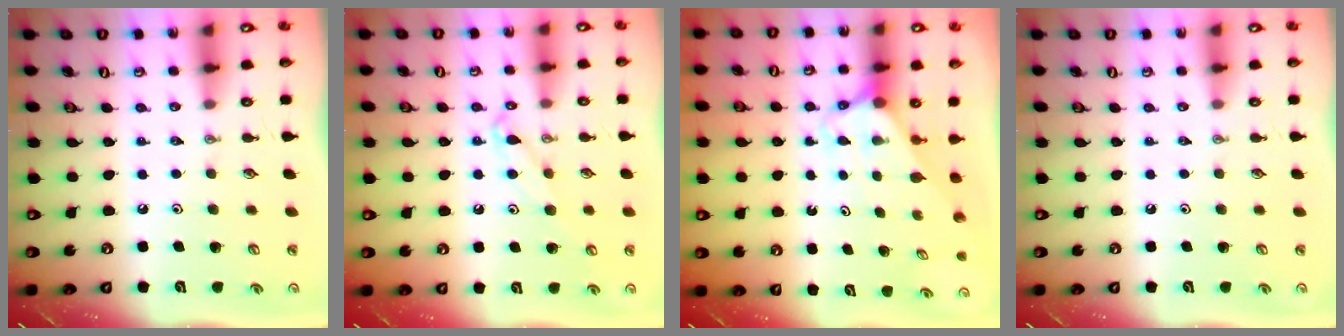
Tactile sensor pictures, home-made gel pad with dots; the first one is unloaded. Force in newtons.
{"total": 6.5, "press": 6.5, "slide": 0.7}
{"total": 2.6, "press": 2.6, "slide": 0.2}
{"total": 0.0}